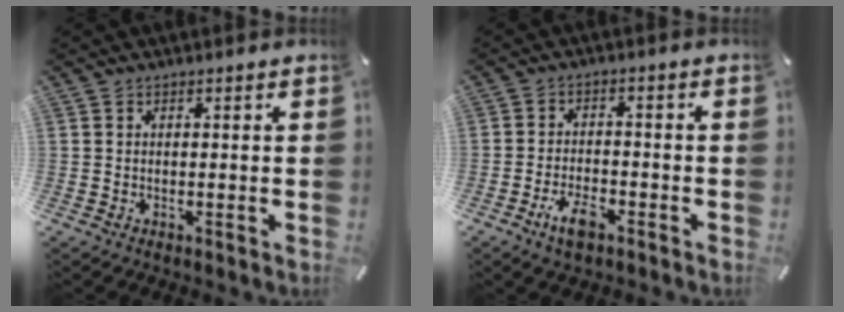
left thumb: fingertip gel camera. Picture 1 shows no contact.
{"total": 5.7, "force": [-3.6, 2.6, 3.7], "torque": [-0.075, 0.017, -0.065]}